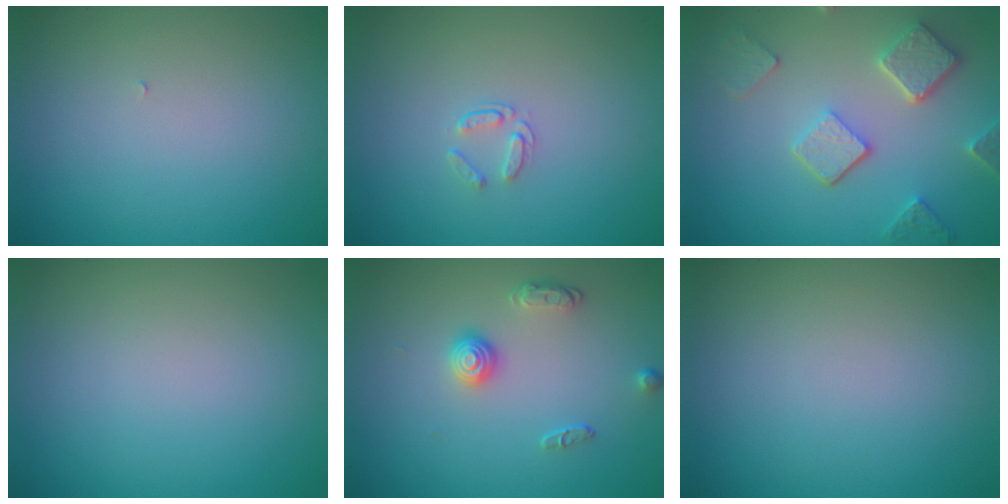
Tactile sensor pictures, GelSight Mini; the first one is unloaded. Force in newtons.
{"total": 1.1, "press": 0.7, "slide": 0.9}
{"total": 4.9, "press": 3.8, "slide": 3.1}
{"total": 0.0}
{"total": 2.1, "press": 1.6, "slide": 1.4}
{"total": 0.0}